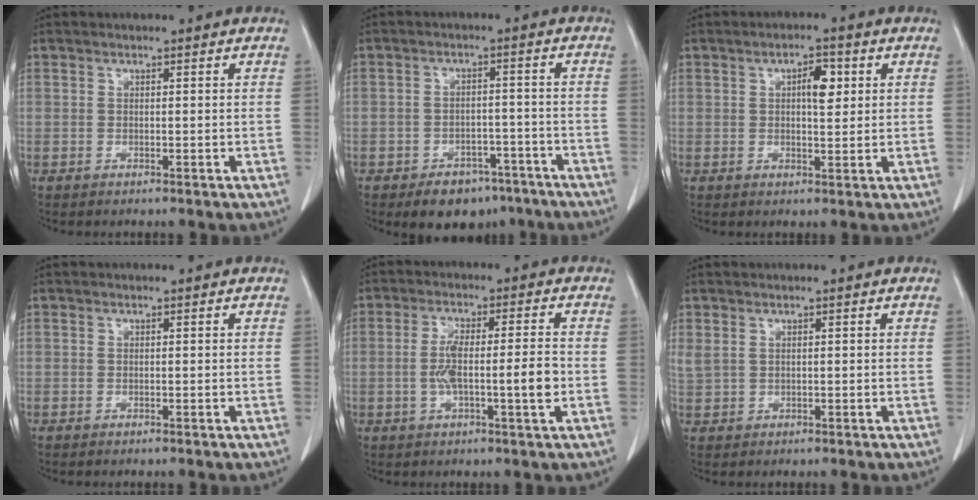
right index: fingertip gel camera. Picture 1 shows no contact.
{"total": 7.9, "force": [-5.6, 4.7, 2.9], "torque": [-0.028, 0.012, -0.076]}
{"total": 4.1, "force": [1.1, 1.5, 3.6], "torque": [-0.058, 0.005, 0.017]}
{"total": 0.0}
{"total": 7.7, "force": [-1.3, 0.8, 7.5], "torque": [-0.141, 0.009, -0.023]}
{"total": 1.9, "force": [1.0, 1.0, 1.2], "torque": [-0.041, 0.015, 0.034]}